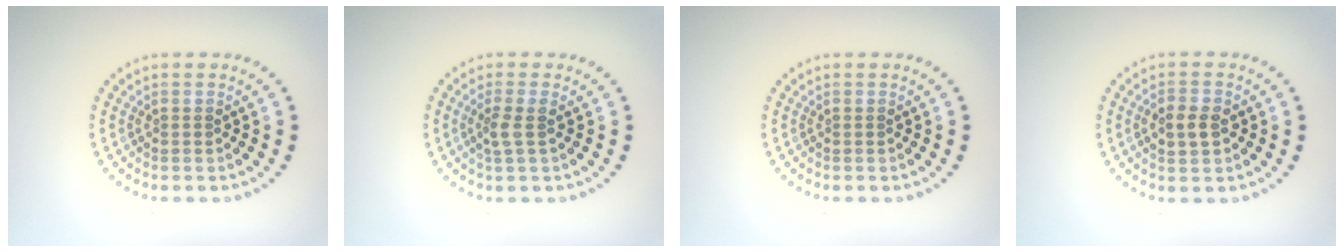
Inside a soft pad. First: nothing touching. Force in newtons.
{"total": 1.8, "press": 1.6, "slide": 0.8}
{"total": 0.0}
{"total": 2.6, "press": 2.6, "slide": 0.2}